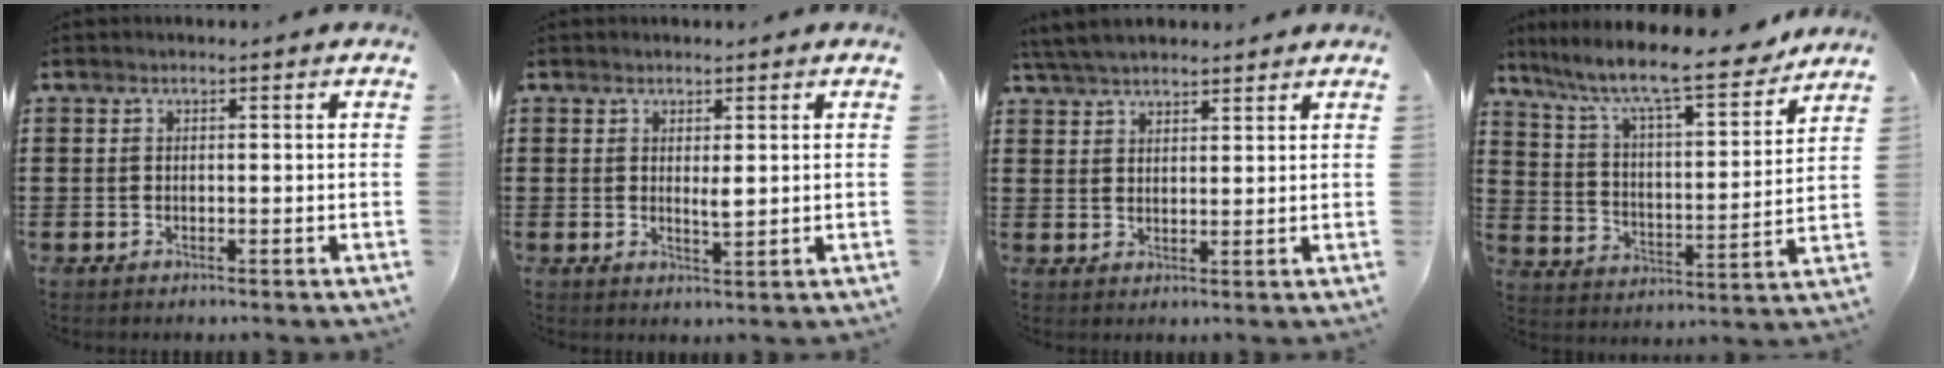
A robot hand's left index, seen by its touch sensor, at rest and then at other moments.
{"total": 2.1, "force": [0.6, 0.6, 2.0], "torque": [-0.032, -0.003, 0.009]}
{"total": 5.0, "force": [4.6, 1.0, 1.7], "torque": [-0.046, -0.003, 0.087]}
{"total": 10.5, "force": [9.0, 0.9, 5.3], "torque": [-0.130, -0.061, 0.147]}